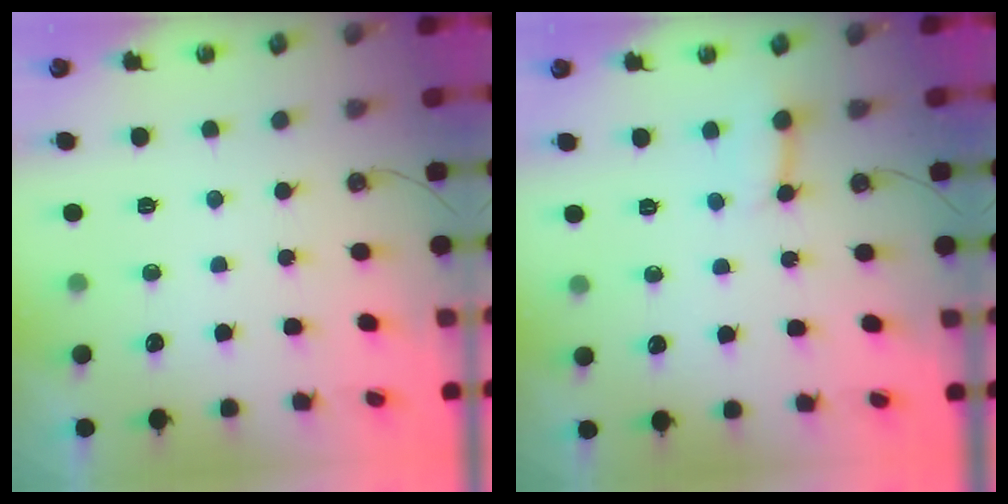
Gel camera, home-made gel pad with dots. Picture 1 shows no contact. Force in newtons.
{"total": 3.9, "press": 3.9, "slide": 0.5}